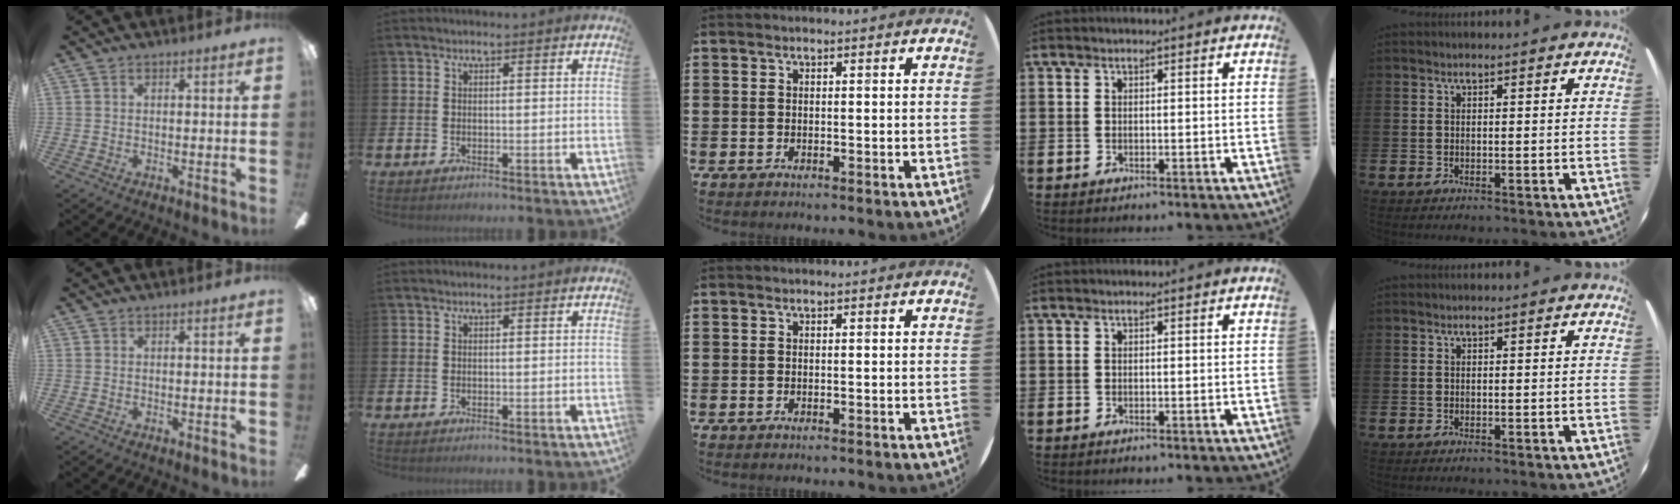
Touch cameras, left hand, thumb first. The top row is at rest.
{}